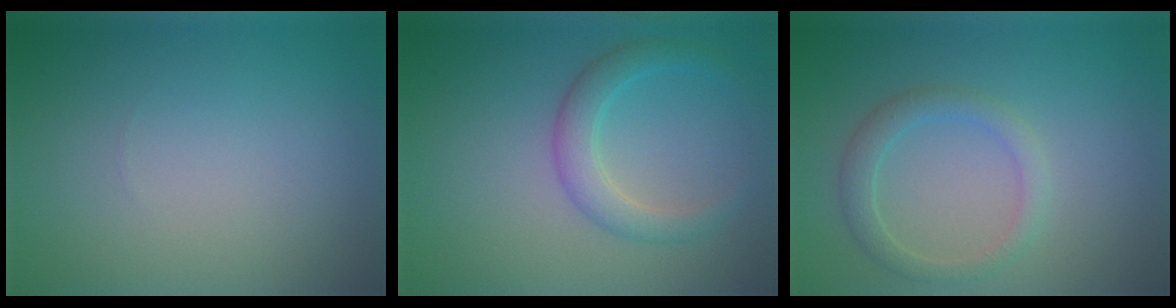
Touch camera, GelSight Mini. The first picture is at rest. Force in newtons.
{"total": 2.9, "press": 2.9, "slide": 0.1}
{"total": 2.3, "press": 2.3, "slide": 0.0}